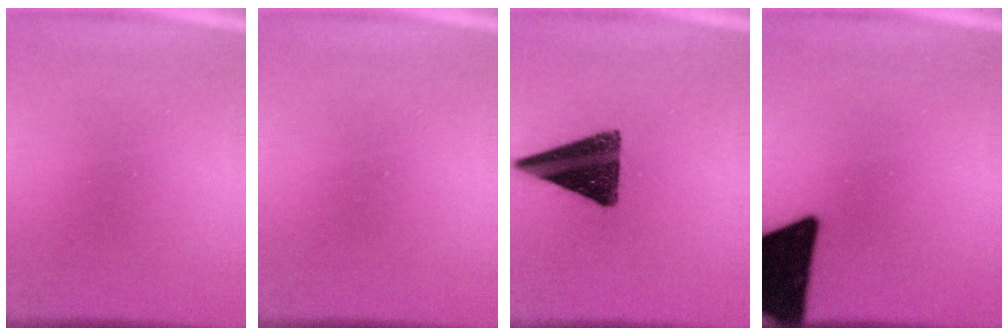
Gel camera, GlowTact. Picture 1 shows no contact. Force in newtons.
{"total": 0.0}
{"total": 13.3}
{"total": 20.3}